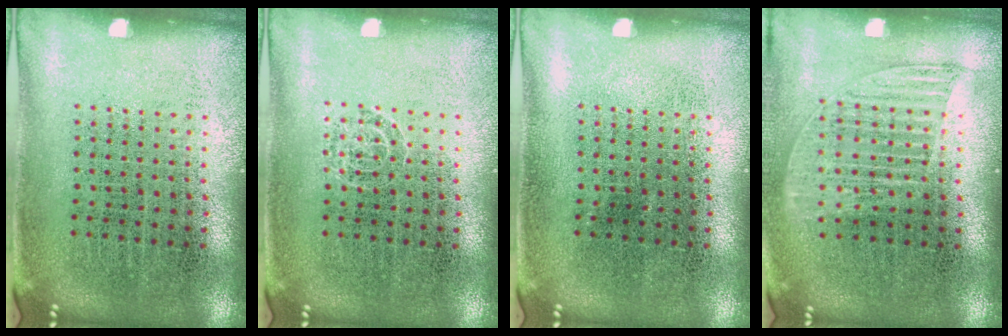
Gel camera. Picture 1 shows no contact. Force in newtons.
{"total": 0.8, "press": 0.8, "slide": 0.1}
{"total": 0.0}
{"total": 1.2, "press": 1.1, "slide": 0.5}